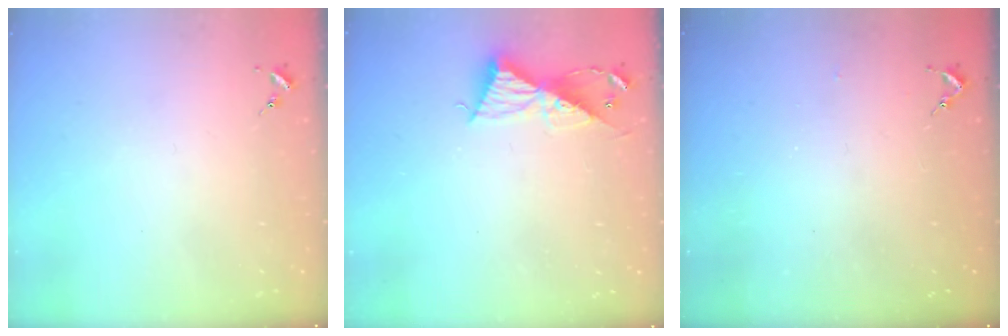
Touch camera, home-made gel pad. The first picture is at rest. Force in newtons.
{"total": 9.3, "press": 9.3, "slide": 0.7}
{"total": 2.6, "press": 2.5, "slide": 0.3}